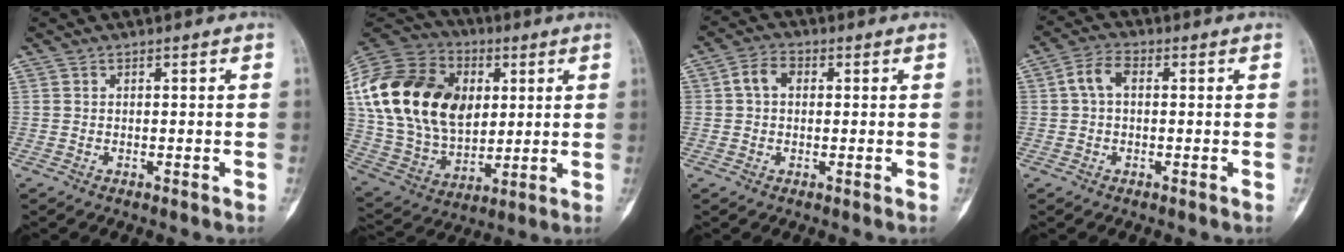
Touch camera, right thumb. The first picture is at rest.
{"total": 28.3, "force": [5.7, 19.4, 19.8], "torque": [-0.381, 0.010, 0.107]}
{"total": 4.4, "force": [0.6, 3.2, 2.8], "torque": [-0.047, 0.015, 0.007]}
{"total": 4.6, "force": [0.5, 2.9, 3.5], "torque": [-0.067, 0.015, 0.004]}